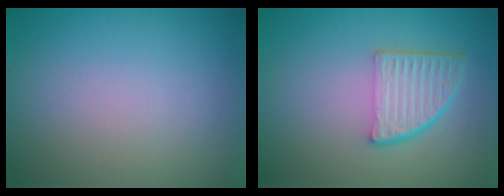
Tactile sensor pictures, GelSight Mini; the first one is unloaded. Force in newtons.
{"total": 4.7, "press": 3.3, "slide": 3.3}